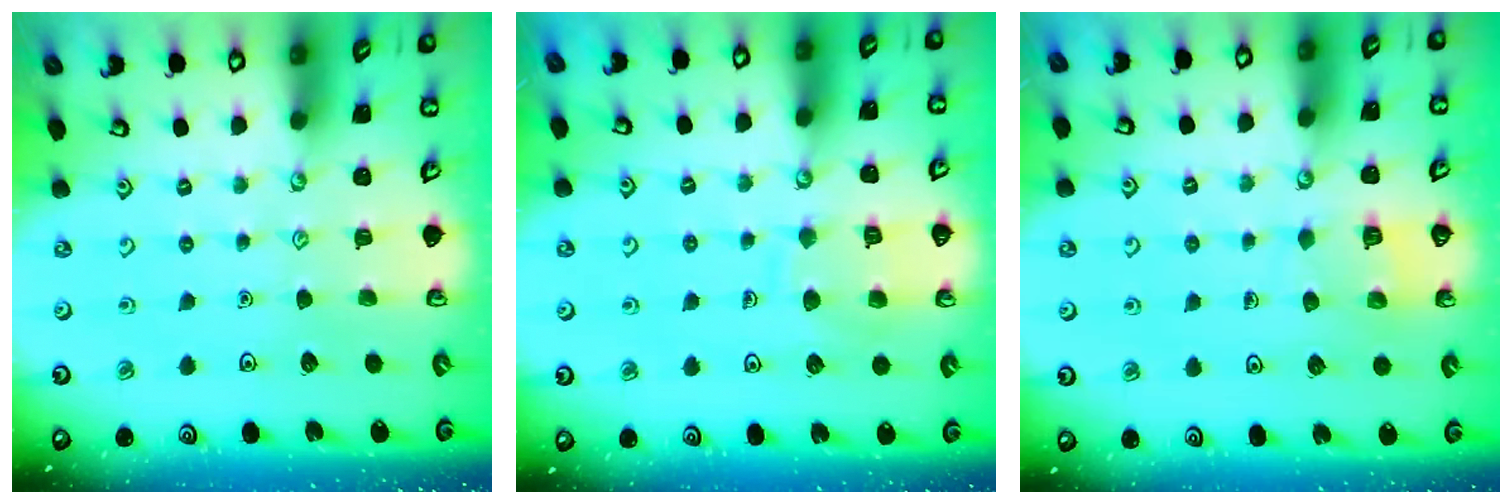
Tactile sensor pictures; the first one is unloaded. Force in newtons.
{"total": 9.7, "press": 9.7, "slide": 0.9}
{"total": 6.1, "press": 6.1, "slide": 0.4}